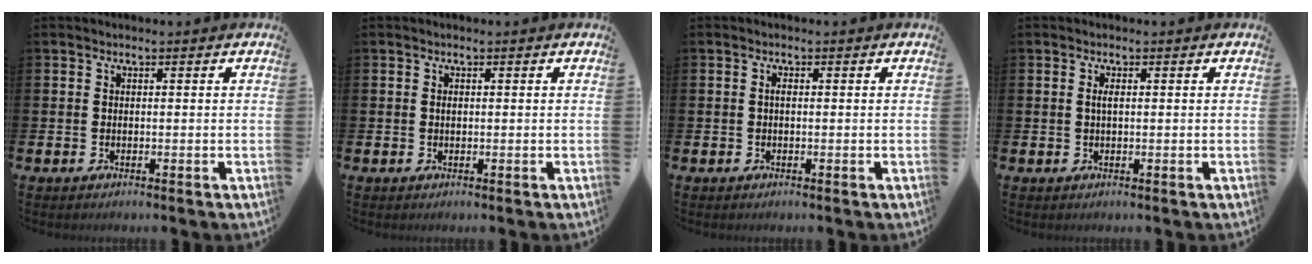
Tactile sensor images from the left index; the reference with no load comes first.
{"total": 0.5, "force": [0.1, 0.3, 0.4], "torque": [-0.008, 0.001, 0.001]}
{"total": 0.7, "force": [0.0, 0.2, 0.6], "torque": [-0.019, 0.005, 0.000]}
{"total": 1.0, "force": [0.2, 0.2, 1.0], "torque": [-0.017, 0.002, 0.003]}